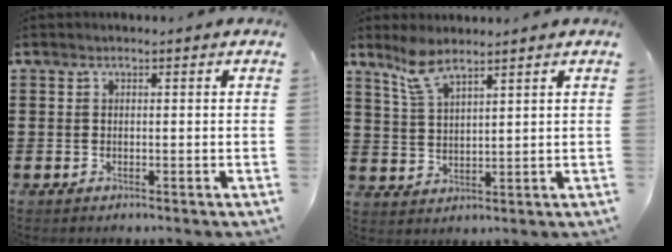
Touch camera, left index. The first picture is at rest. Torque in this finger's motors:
{"motor_torque": [2.14, 0.00, -0.24, -0.13]}